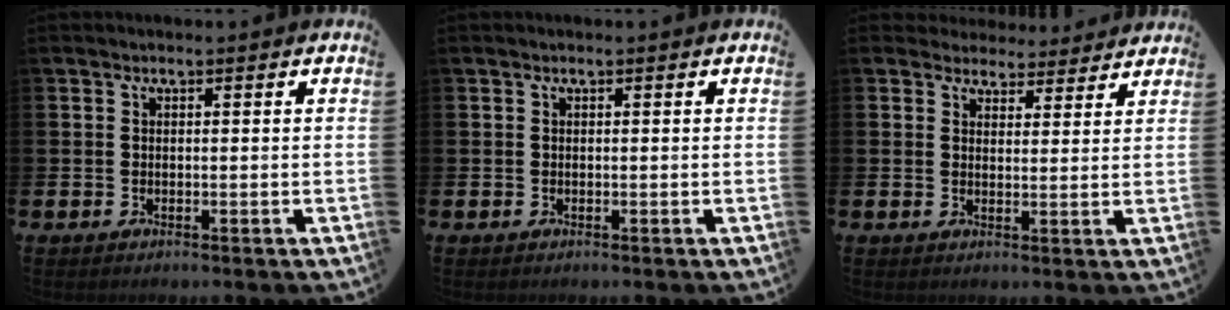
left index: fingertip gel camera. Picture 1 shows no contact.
{"total": 0.0}
{"total": 3.7, "force": [3.5, 1.3, -0.1], "torque": [-0.001, -0.023, 0.060]}